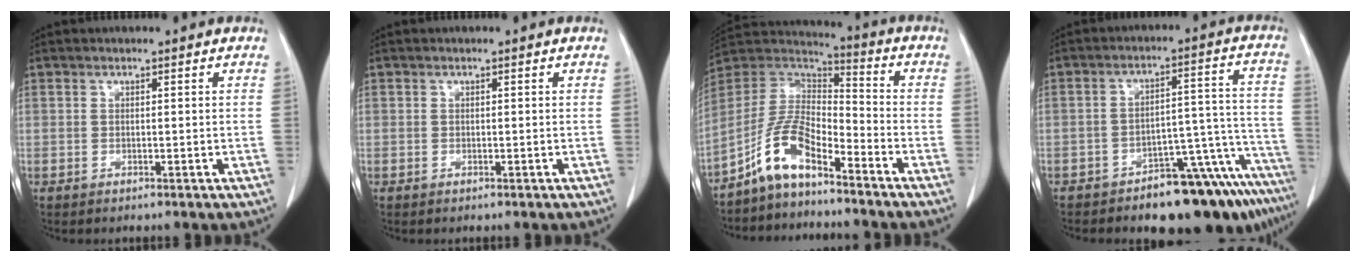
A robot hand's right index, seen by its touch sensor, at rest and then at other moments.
{"total": 0.0}
{"total": 10.0, "force": [-6.9, 3.2, 6.6], "torque": [-0.152, 0.022, -0.137]}
{"total": 16.4, "force": [-13.1, 4.9, 8.5], "torque": [-0.038, 0.056, -0.177]}